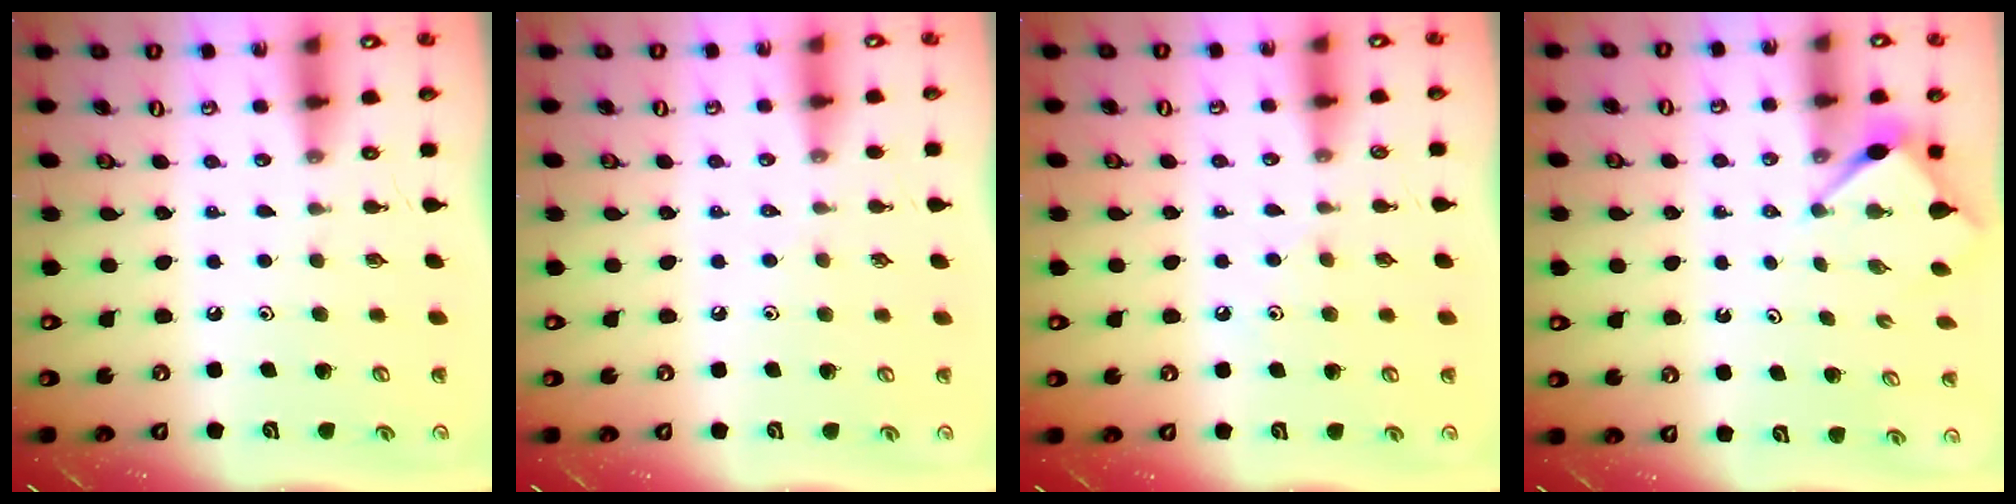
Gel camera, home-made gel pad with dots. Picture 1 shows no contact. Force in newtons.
{"total": 2.1, "press": 2.1, "slide": 0.4}
{"total": 4.0, "press": 3.9, "slide": 0.7}
{"total": 3.4, "press": 3.4, "slide": 0.3}